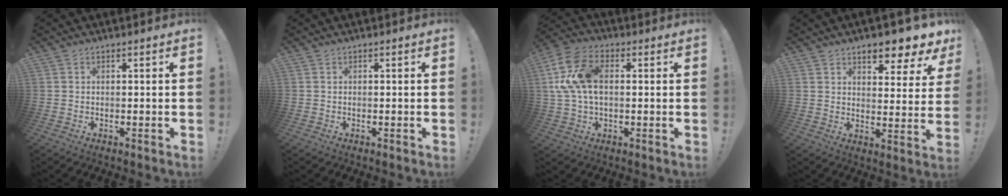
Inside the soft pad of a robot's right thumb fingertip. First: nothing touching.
{"total": 0.0}
{"total": 15.1, "force": [2.1, 9.7, 11.3], "torque": [-0.221, 0.006, 0.042]}
{"total": 7.8, "force": [6.5, 2.4, 3.8], "torque": [-0.039, -0.058, 0.111]}